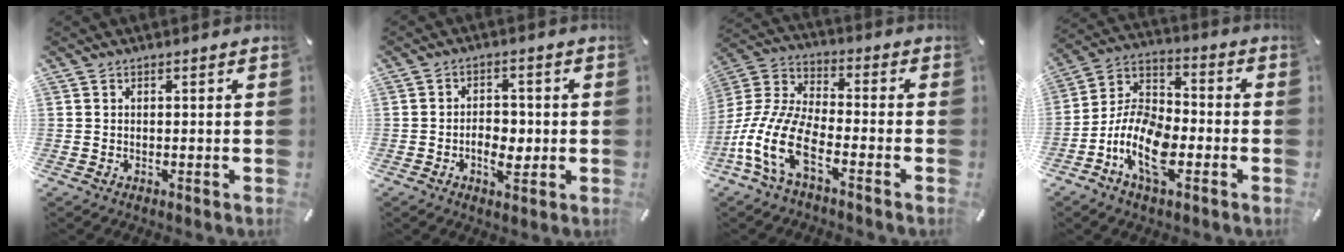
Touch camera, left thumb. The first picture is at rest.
{"total": 5.9, "force": [-1.3, 4.0, 4.2], "torque": [-0.065, 0.001, -0.027]}
{"total": 13.7, "force": [-7.3, 5.7, 10.0], "torque": [-0.239, -0.002, -0.141]}
{"total": 12.7, "force": [-5.8, 7.3, 8.6], "torque": [-0.191, 0.012, -0.111]}